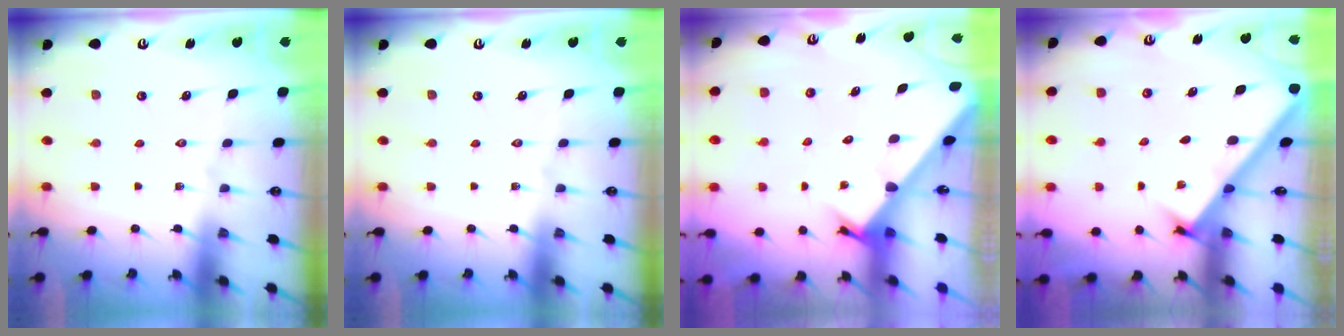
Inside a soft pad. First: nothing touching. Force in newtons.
{"total": 0.0}
{"total": 2.1, "press": 2.1, "slide": 0.2}
{"total": 2.6, "press": 2.6, "slide": 0.3}